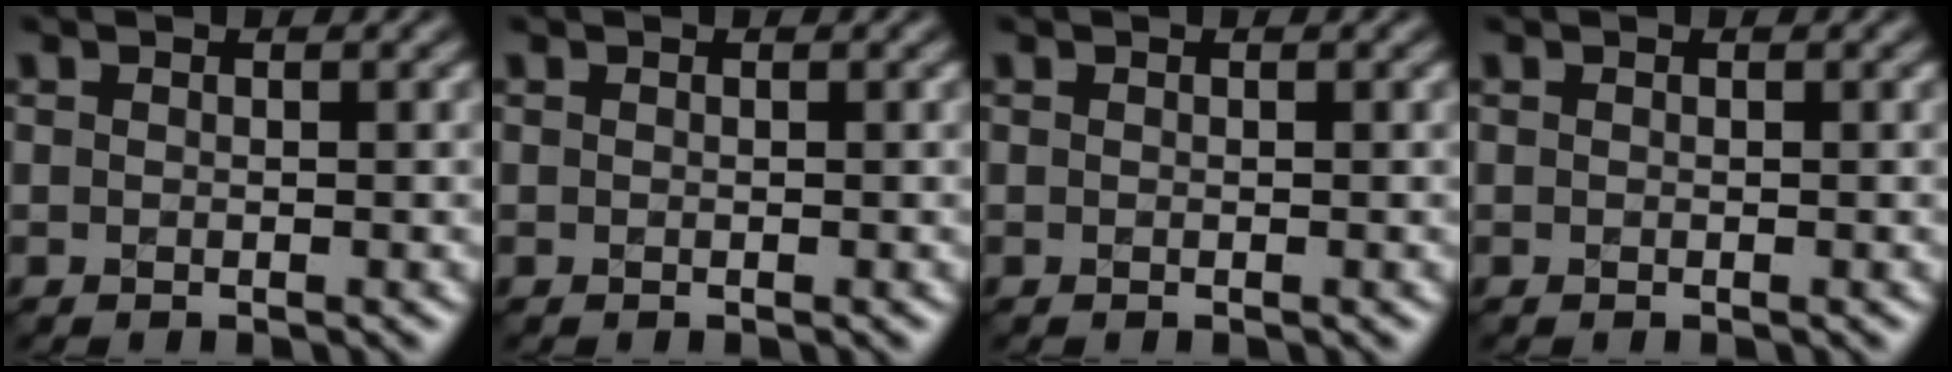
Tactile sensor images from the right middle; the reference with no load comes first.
{"total": 0.0}
{"total": 0.0}
{"total": 0.0}